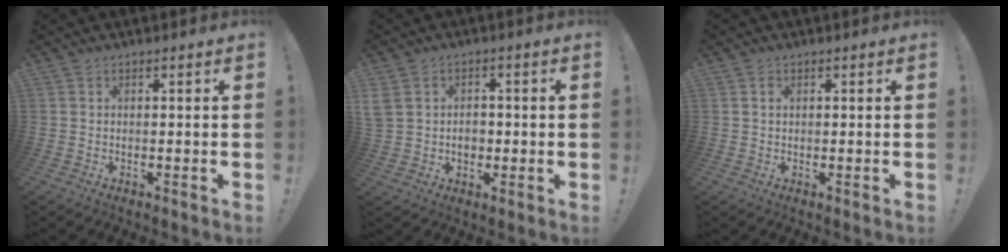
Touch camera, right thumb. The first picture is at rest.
{"total": 5.9, "force": [0.3, 5.3, 2.5], "torque": [-0.052, 0.003, 0.007]}
{"total": 0.9, "force": [0.5, 0.7, 0.4], "torque": [-0.009, 0.003, 0.009]}